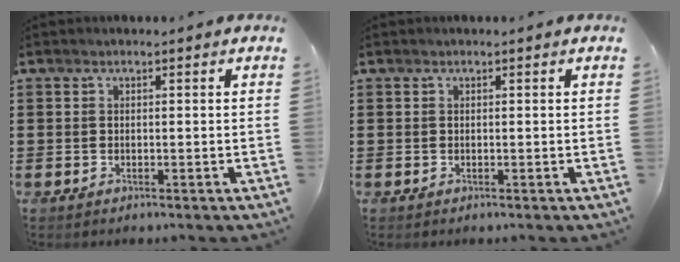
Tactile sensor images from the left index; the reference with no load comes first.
{"total": 0.0}